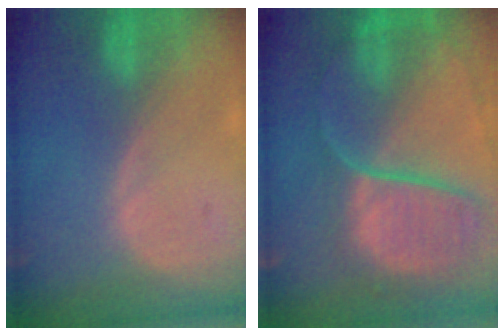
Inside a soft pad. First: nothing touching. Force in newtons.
{"total": 11.4, "press": 9.5, "slide": 6.4}